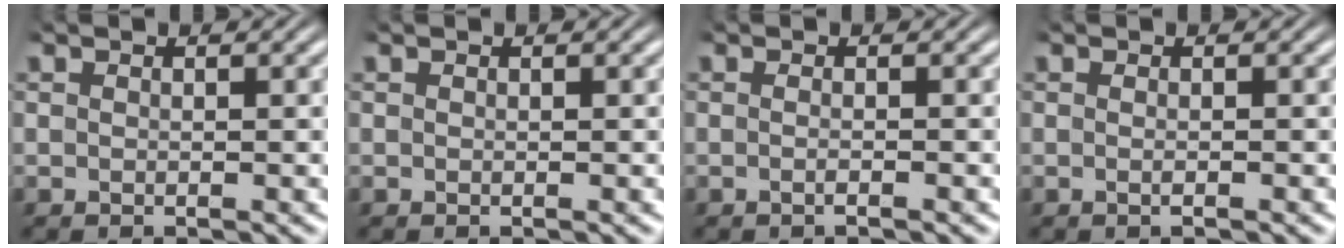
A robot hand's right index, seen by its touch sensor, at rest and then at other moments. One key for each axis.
{"total": 0.0}
{"total": 1.0, "fx": -0.8, "fy": -0.1, "fz": 0.6, "tx": -0.013, "ty": -0.001, "tz": -0.016}
{"total": 0.8, "fx": -0.5, "fy": -0.2, "fz": 0.5, "tx": -0.009, "ty": -0.001, "tz": -0.011}